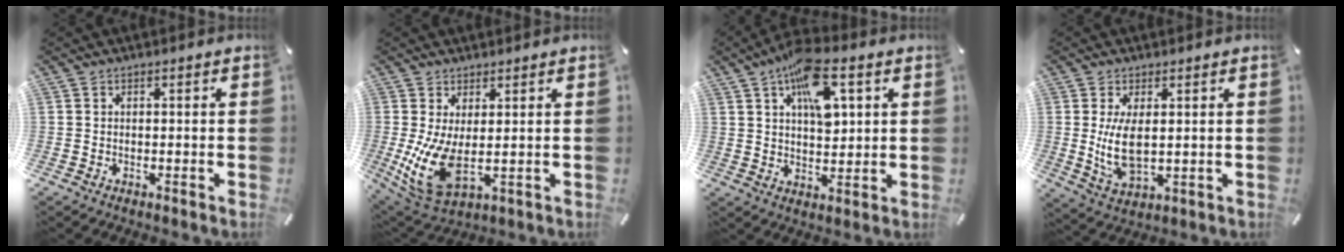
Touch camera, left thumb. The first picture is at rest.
{"total": 11.4, "force": [0.4, 5.5, 10.0], "torque": [-0.222, -0.030, 0.015]}
{"total": 12.5, "force": [5.2, 6.2, 9.5], "torque": [-0.149, -0.007, 0.090]}
{"total": 8.5, "force": [1.0, 4.0, 7.4], "torque": [-0.169, -0.016, 0.013]}